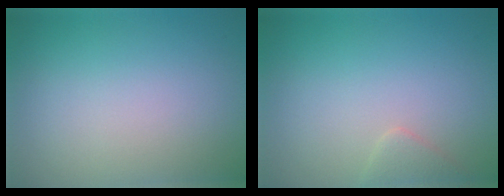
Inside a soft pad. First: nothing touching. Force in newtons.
{"total": 1.2, "press": 1.2, "slide": 0.1}